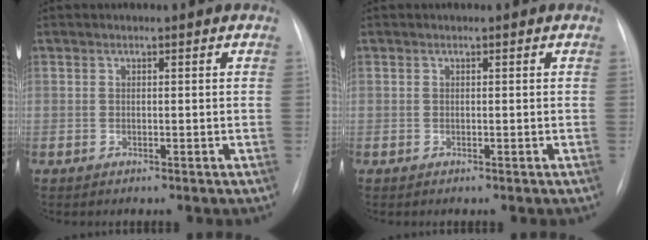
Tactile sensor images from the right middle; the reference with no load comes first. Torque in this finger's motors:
{"motor_torque": [-0.38, -0.26, -0.01, 0.00]}